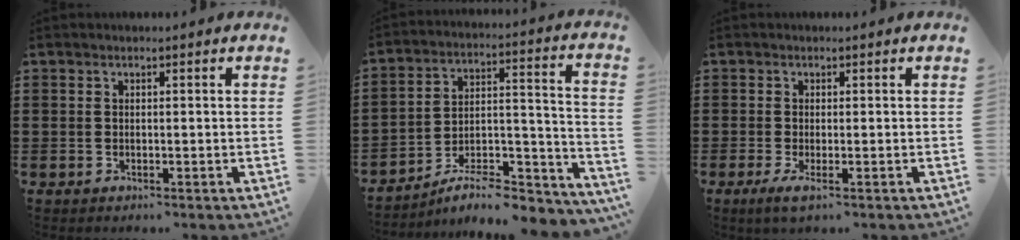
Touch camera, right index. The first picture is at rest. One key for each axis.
{"total": 7.3, "fx": -6.2, "fy": 1.9, "fz": 3.3, "tx": -0.041, "ty": 0.008, "tz": -0.118}
{"total": 1.5, "fx": -0.8, "fy": 0.0, "fz": 1.3, "tx": -0.029, "ty": -0.007, "tz": -0.016}